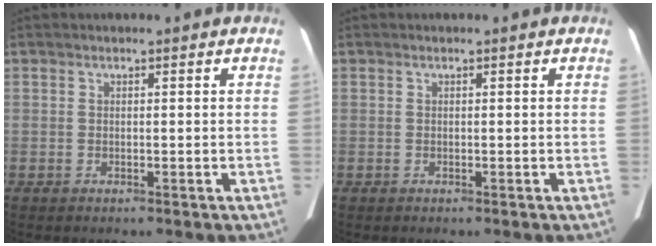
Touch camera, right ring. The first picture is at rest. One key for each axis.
{"total": 0.0}